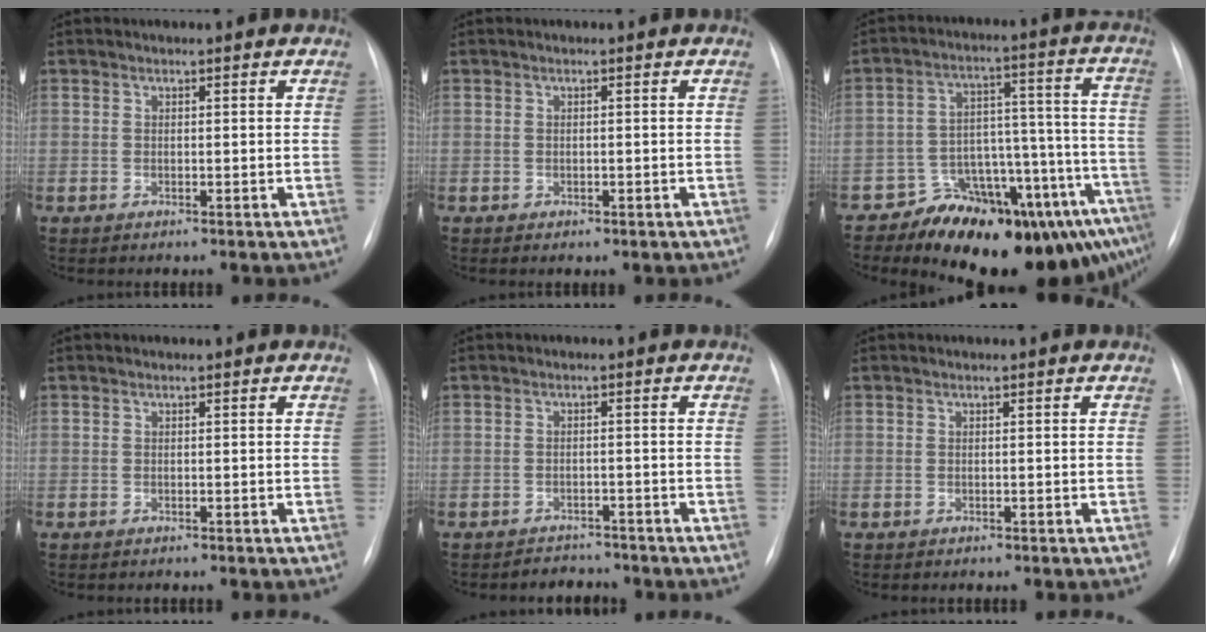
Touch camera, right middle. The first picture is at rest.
{"total": 0.8, "force": [-0.4, 0.6, 0.4], "torque": [-0.004, 0.001, -0.002]}
{"total": 18.4, "force": [-13.2, 6.0, 11.2], "torque": [-0.068, 0.075, -0.176]}
{"total": 0.0}
{"total": 3.0, "force": [-2.7, 1.0, -0.6], "torque": [0.007, 0.001, -0.039]}
{"total": 0.0}